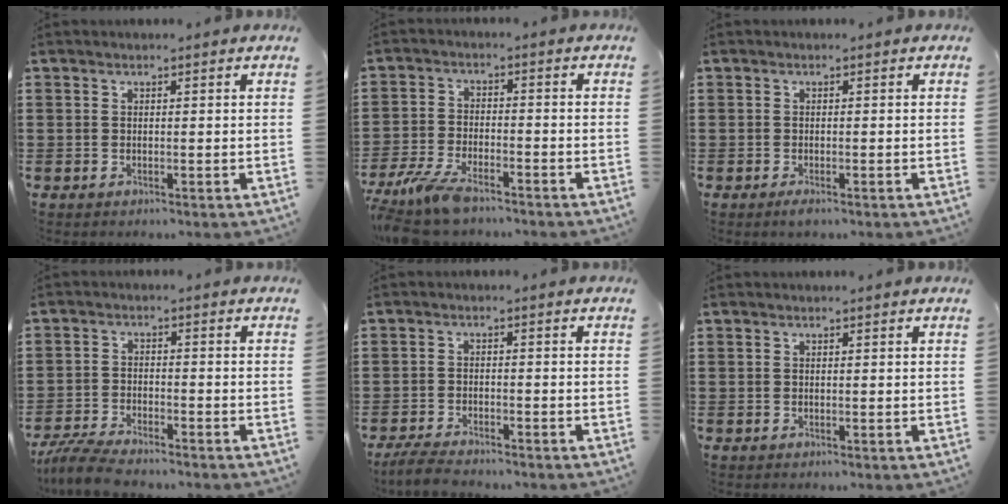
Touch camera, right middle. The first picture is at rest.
{"total": 6.2, "force": [-5.0, 1.7, 3.3], "torque": [-0.085, -0.005, -0.099]}
{"total": 0.9, "force": [-0.5, 0.1, 0.8], "torque": [-0.014, -0.004, -0.008]}
{"total": 5.3, "force": [-5.1, 0.5, 1.6], "torque": [-0.045, -0.007, -0.102]}
{"total": 3.7, "force": [-3.6, 0.4, 1.0], "torque": [-0.033, -0.005, -0.075]}
{"total": 0.0}